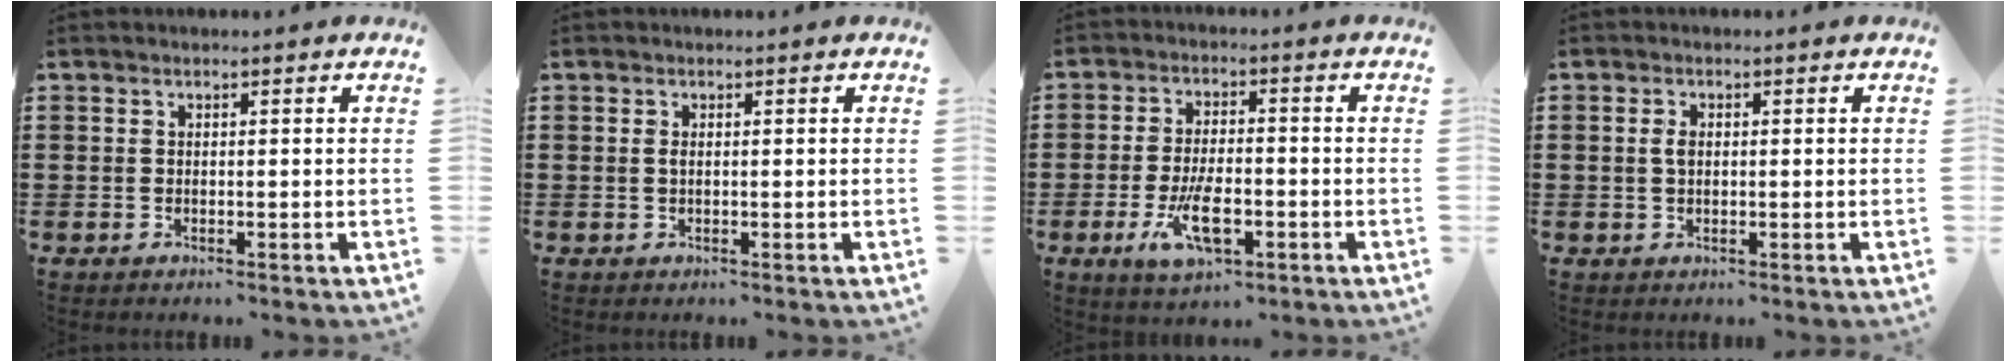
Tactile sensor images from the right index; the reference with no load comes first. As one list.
[{"total": 0.7, "force": [0.1, 0.3, 0.6], "torque": [-0.013, 0.000, 0.002]}, {"total": 8.1, "force": [-2.8, 3.3, 6.9], "torque": [-0.143, -0.016, -0.054]}, {"total": 1.7, "force": [0.2, 0.9, 1.4], "torque": [-0.030, 0.005, 0.003]}]